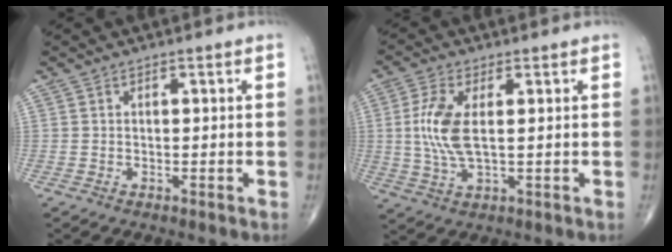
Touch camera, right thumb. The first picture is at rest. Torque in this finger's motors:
{"motor_torque": [-0.48, 0.86, 0.06, -0.35, 0.22]}